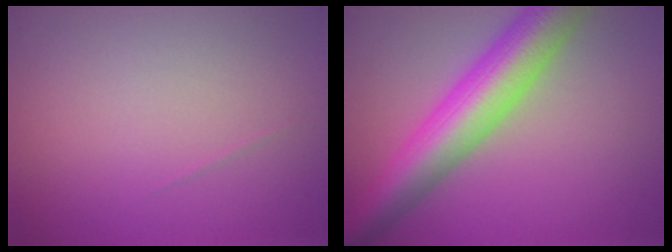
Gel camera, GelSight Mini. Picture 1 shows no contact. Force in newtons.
{"total": 8.8, "press": 8.8, "slide": 0.3}